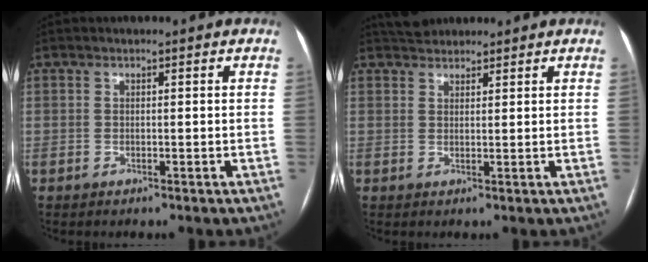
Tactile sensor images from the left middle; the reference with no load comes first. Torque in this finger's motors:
{"motor_torque": [0.15, -0.17, -0.07, -0.01]}